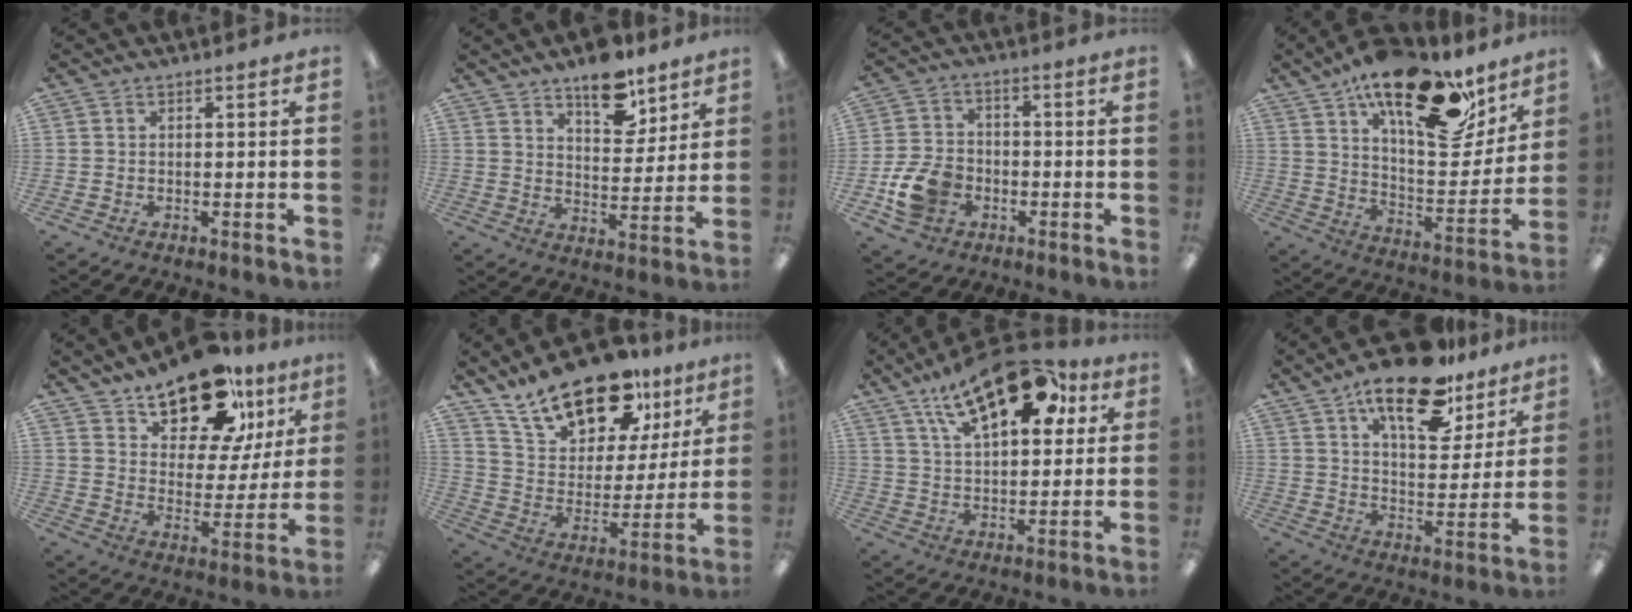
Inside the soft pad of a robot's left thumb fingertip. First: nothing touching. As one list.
[{"total": 11.6, "force": [8.5, 5.6, 5.6], "torque": [-0.061, -0.050, 0.146]}, {"total": 10.4, "force": [-3.7, 7.8, 5.8], "torque": [-0.121, 0.021, -0.065]}, {"total": 26.9, "force": [16.8, 11.5, 17.6], "torque": [-0.250, -0.097, 0.276]}, {"total": 18.3, "force": [13.5, 8.9, 8.6], "torque": [-0.131, -0.084, 0.237]}, {"total": 20.6, "force": [15.3, 9.5, 10.0], "torque": [-0.172, -0.091, 0.270]}, {"total": 21.0, "force": [12.1, 9.9, 14.0], "torque": [-0.209, -0.052, 0.202]}, {"total": 18.5, "force": [12.4, 7.8, 11.3], "torque": [-0.169, -0.063, 0.206]}]